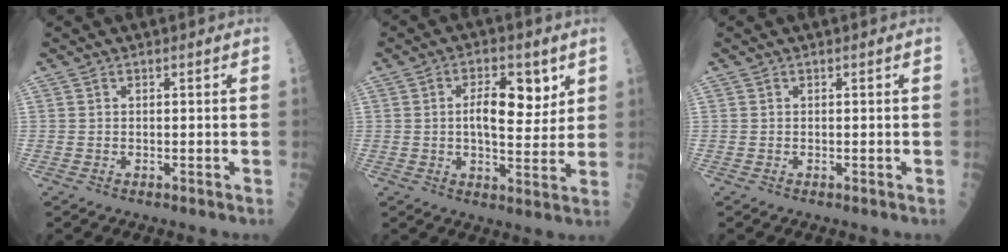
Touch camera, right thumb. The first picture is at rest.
{"total": 9.3, "force": [2.7, 4.3, 7.8], "torque": [-0.093, -0.012, 0.040]}
{"total": 0.0}